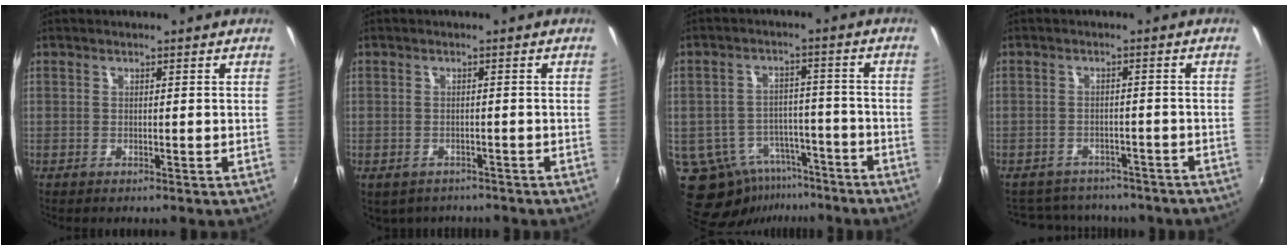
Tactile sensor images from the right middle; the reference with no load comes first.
{"total": 4.4, "force": [-3.3, 2.5, 1.5], "torque": [-0.039, -0.021, -0.040]}
{"total": 12.4, "force": [-8.3, 7.6, 5.1], "torque": [-0.111, -0.001, -0.112]}
{"total": 14.9, "force": [-12.3, 6.3, 5.3], "torque": [-0.115, 0.003, -0.156]}